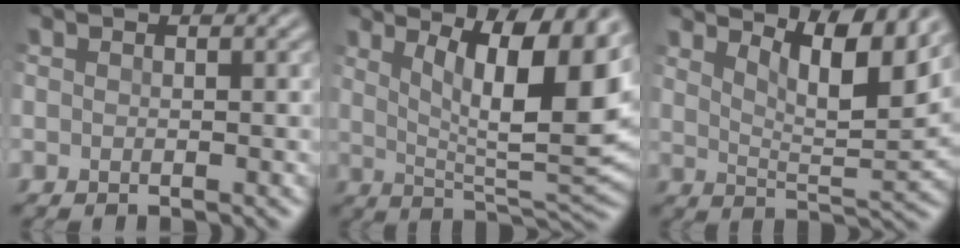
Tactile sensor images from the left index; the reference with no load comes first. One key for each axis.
{"total": 12.0, "fx": 4.3, "fy": 3.4, "fz": 10.6, "tx": -0.144, "ty": -0.011, "tz": 0.070}
{"total": 6.9, "fx": 4.4, "fy": 1.6, "fz": 5.0, "tx": -0.082, "ty": -0.006, "tz": 0.073}